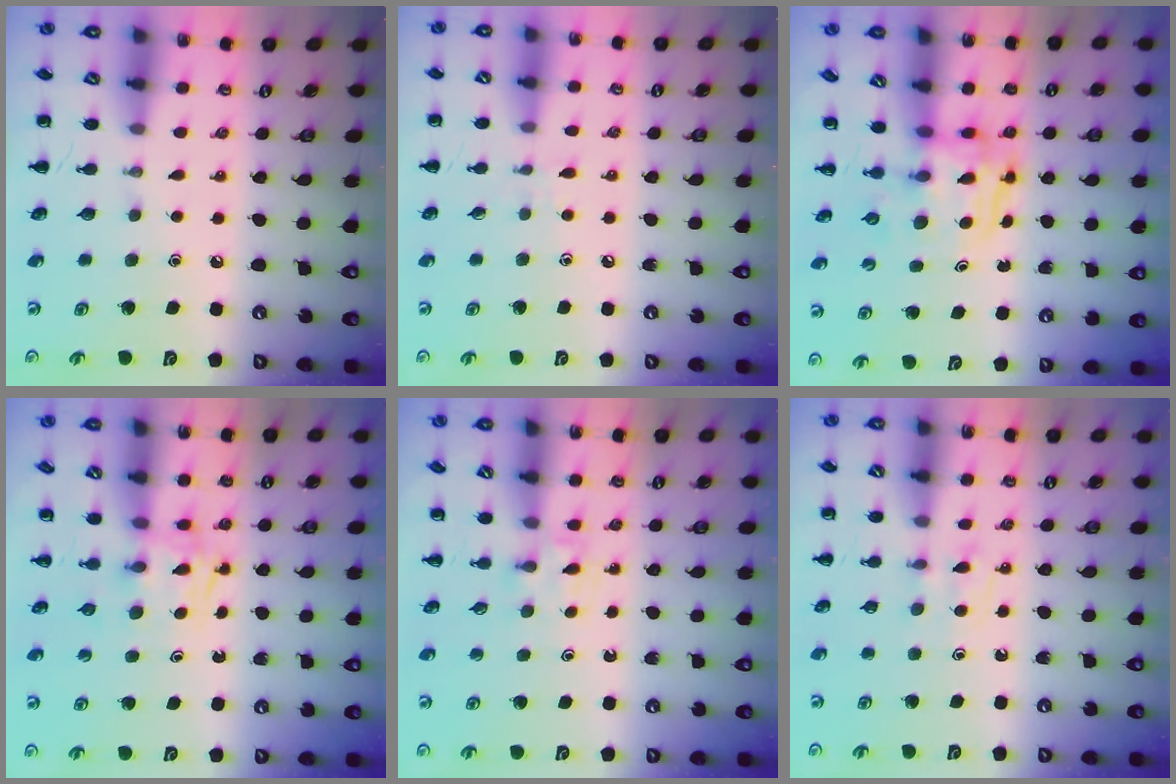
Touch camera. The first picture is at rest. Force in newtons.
{"total": 3.9, "press": 3.6, "slide": 1.5}
{"total": 3.4, "press": 3.4, "slide": 0.3}
{"total": 2.5, "press": 2.3, "slide": 1.0}
{"total": 3.7, "press": 3.5, "slide": 1.1}
{"total": 3.8, "press": 3.4, "slide": 1.7}